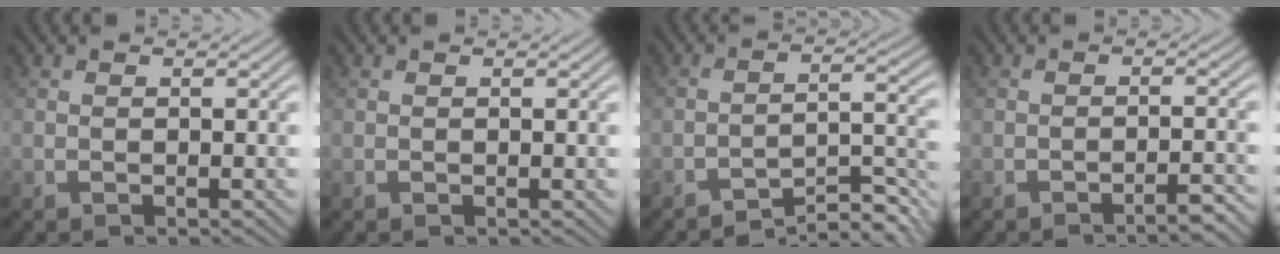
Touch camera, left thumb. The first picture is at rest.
{"total": 0.0}
{"total": 6.2, "force": [-4.9, 1.1, 3.6], "torque": [-0.052, 0.007, -0.079]}
{"total": 2.8, "force": [-2.2, 0.2, 1.7], "torque": [-0.020, 0.009, -0.041]}